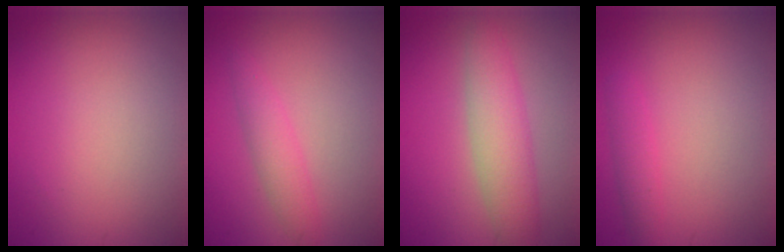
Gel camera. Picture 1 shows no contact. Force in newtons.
{"total": 2.1, "press": 2.1, "slide": 0.0}
{"total": 4.3, "press": 4.3, "slide": 0.1}
{"total": 1.6, "press": 1.6, "slide": 0.0}